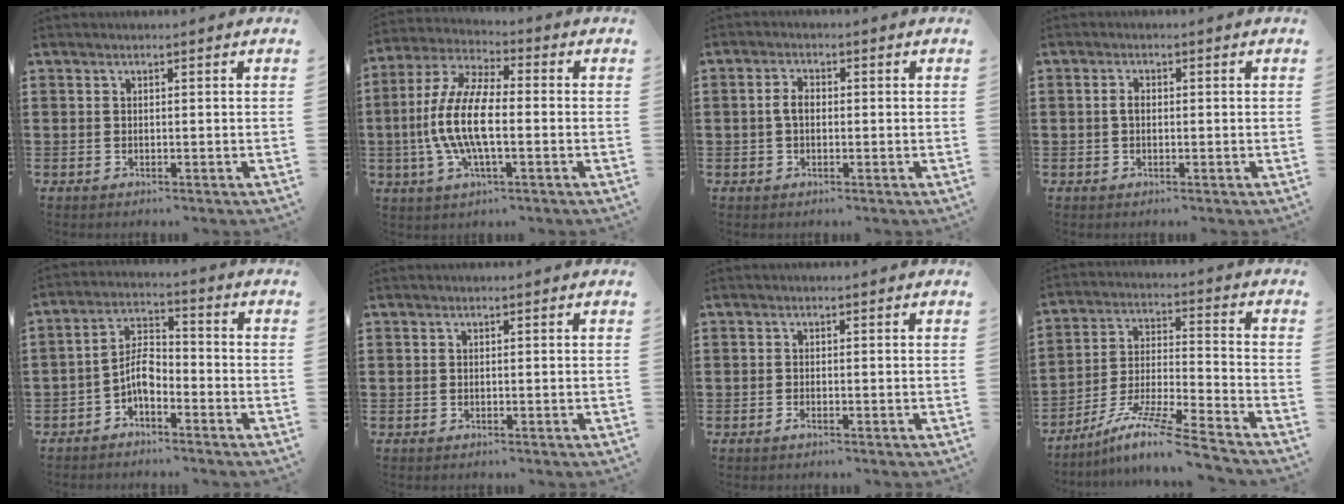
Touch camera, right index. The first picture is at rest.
{"total": 10.9, "force": [-1.8, 3.8, 10.0], "torque": [-0.232, -0.013, -0.041]}
{"total": 2.6, "force": [-0.1, 1.5, 2.1], "torque": [-0.049, 0.003, -0.005]}
{"total": 1.7, "force": [0.0, 1.0, 1.4], "torque": [-0.035, 0.002, -0.004]}
{"total": 5.4, "force": [-2.6, 2.5, 4.0], "torque": [-0.092, 0.006, -0.056]}
{"total": 0.0}
{"total": 0.8, "force": [-0.5, 0.0, 0.6], "torque": [-0.019, -0.009, -0.011]}
{"total": 10.4, "force": [-8.4, 0.3, 6.2], "torque": [-0.122, 0.003, -0.169]}